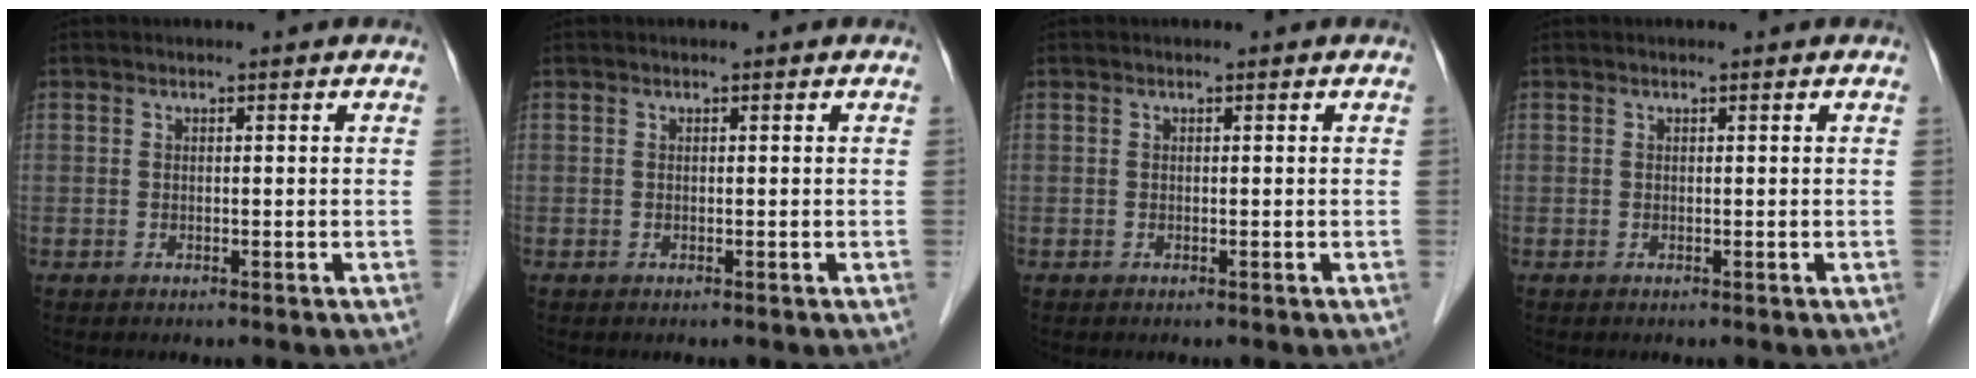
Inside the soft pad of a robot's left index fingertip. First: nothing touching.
{"total": 0.0}
{"total": 0.0}
{"total": 0.0}